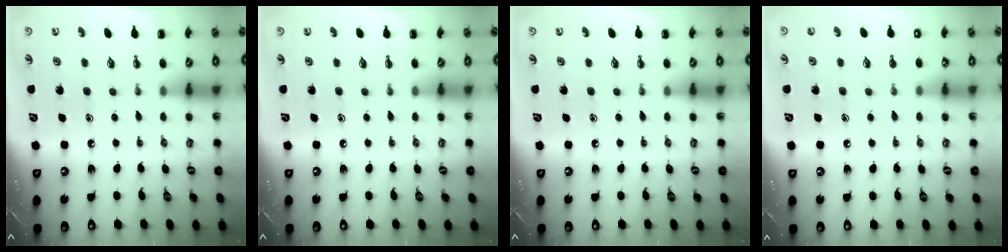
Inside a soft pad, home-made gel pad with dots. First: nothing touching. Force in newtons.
{"total": 0.0}
{"total": 0.0}
{"total": 2.1, "press": 2.0, "slide": 0.6}